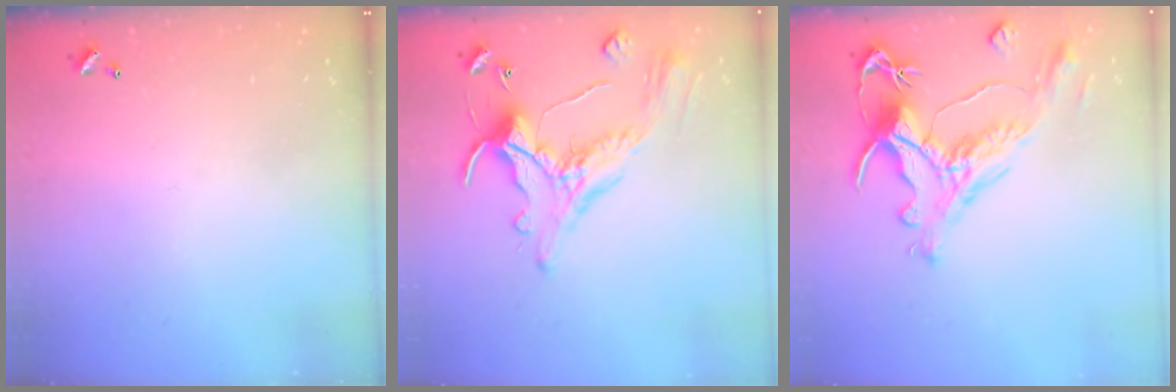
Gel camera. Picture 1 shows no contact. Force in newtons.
{"total": 2.5, "press": 2.2, "slide": 1.2}
{"total": 1.8, "press": 1.2, "slide": 1.3}